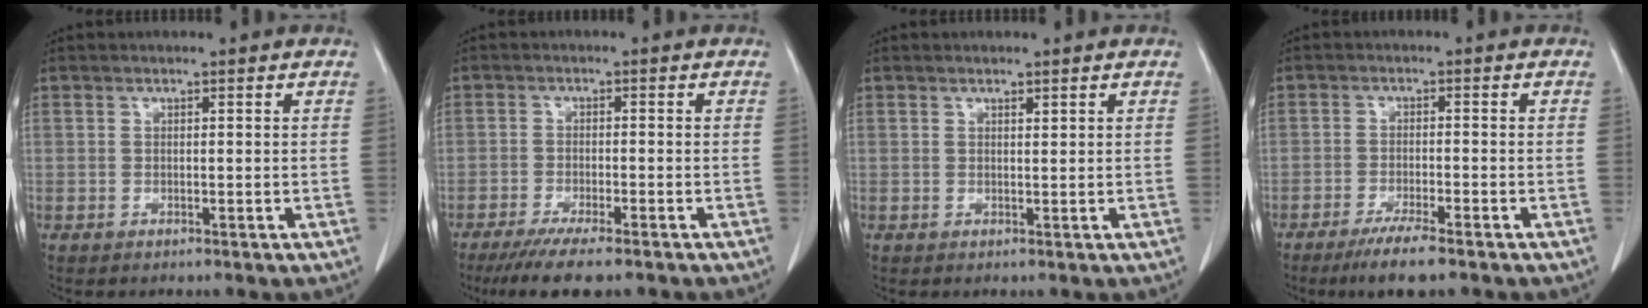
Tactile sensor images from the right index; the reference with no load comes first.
{"total": 7.6, "force": [-5.9, 1.2, 4.6], "torque": [-0.069, -0.014, -0.091]}
{"total": 0.6, "force": [0.5, 0.0, 0.3], "torque": [-0.008, -0.003, 0.008]}
{"total": 6.2, "force": [-4.5, 0.2, 4.3], "torque": [-0.073, -0.014, -0.073]}